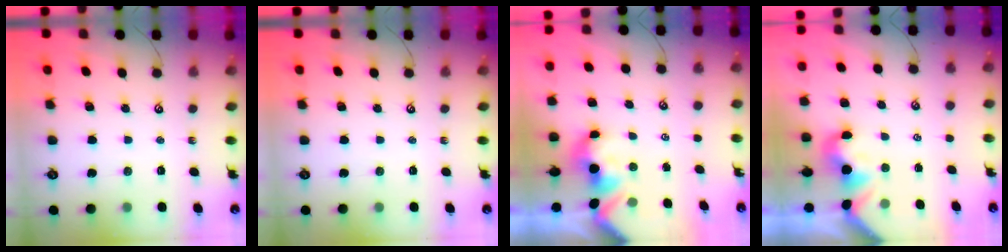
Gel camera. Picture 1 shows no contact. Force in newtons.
{"total": 0.0}
{"total": 1.5, "press": 1.3, "slide": 0.7}
{"total": 0.7, "press": 0.1, "slide": 0.7}